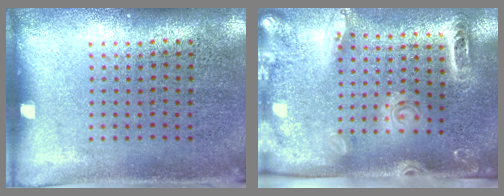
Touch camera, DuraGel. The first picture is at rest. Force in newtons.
{"total": 2.7, "press": 2.1, "slide": 1.8}